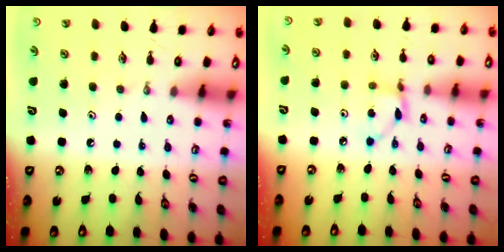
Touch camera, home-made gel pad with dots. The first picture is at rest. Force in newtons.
{"total": 4.1, "press": 4.1, "slide": 0.2}